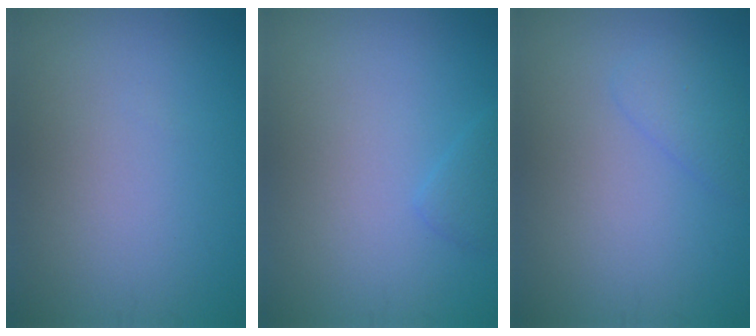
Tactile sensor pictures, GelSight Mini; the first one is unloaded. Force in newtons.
{"total": 1.0, "press": 1.0, "slide": 0.1}
{"total": 1.6, "press": 1.6, "slide": 0.1}